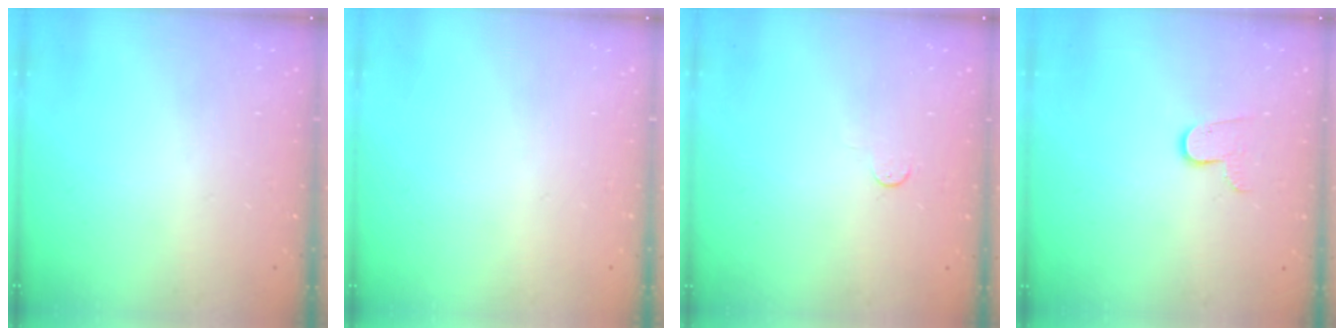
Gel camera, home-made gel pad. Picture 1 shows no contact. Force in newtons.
{"total": 0.0}
{"total": 2.8, "press": 2.8, "slide": 0.4}
{"total": 7.6, "press": 7.6, "slide": 0.7}